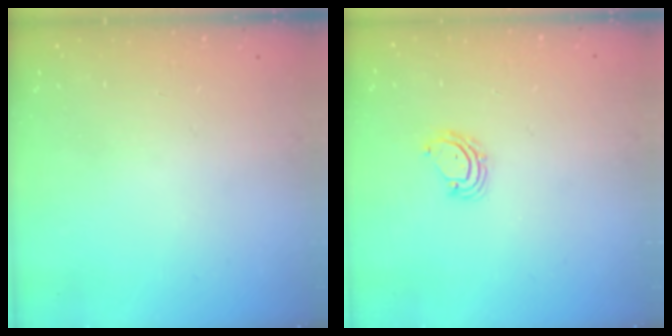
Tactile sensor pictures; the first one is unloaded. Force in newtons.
{"total": 5.0, "press": 5.0, "slide": 0.4}